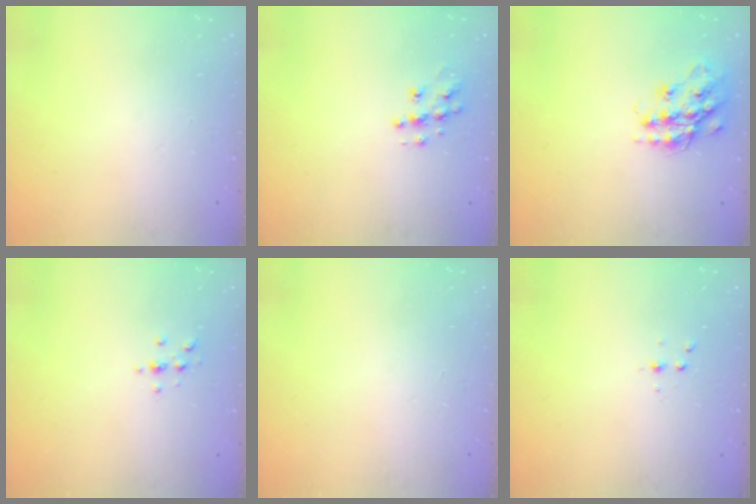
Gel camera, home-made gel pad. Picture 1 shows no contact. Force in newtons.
{"total": 8.9, "press": 8.9, "slide": 0.5}
{"total": 15.9, "press": 15.9, "slide": 1.0}
{"total": 2.2, "press": 2.1, "slide": 0.2}
{"total": 0.0}
{"total": 2.8, "press": 2.8, "slide": 0.4}